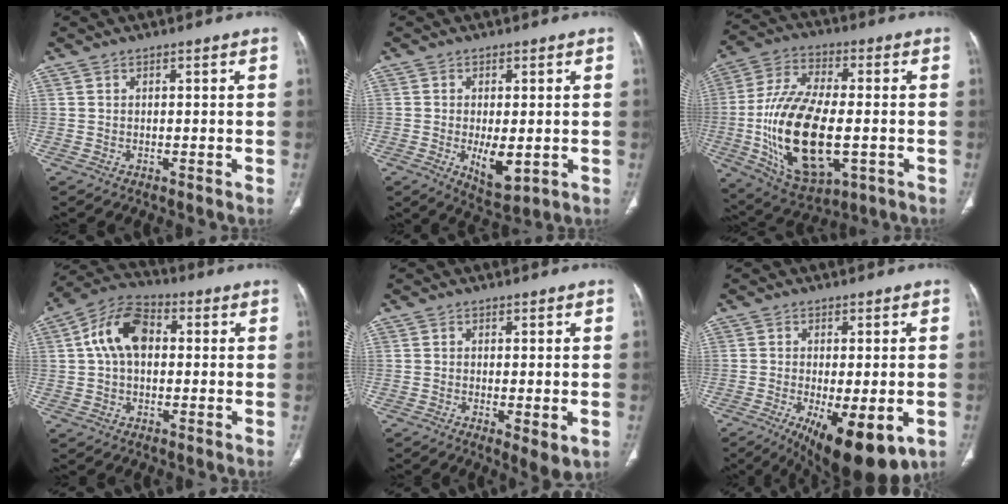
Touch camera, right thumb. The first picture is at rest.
{"total": 7.1, "force": [-1.4, 3.3, 6.2], "torque": [-0.095, -0.017, -0.011]}
{"total": 22.7, "force": [-3.5, 10.9, 19.5], "torque": [-0.381, 0.001, -0.045]}
{"total": 11.2, "force": [1.6, 7.3, 8.4], "torque": [-0.147, 0.028, 0.019]}
{"total": 4.8, "force": [-1.3, 1.5, 4.4], "torque": [-0.073, -0.015, -0.019]}
{"total": 15.4, "force": [-6.3, 5.8, 12.8], "torque": [-0.173, -0.016, -0.081]}